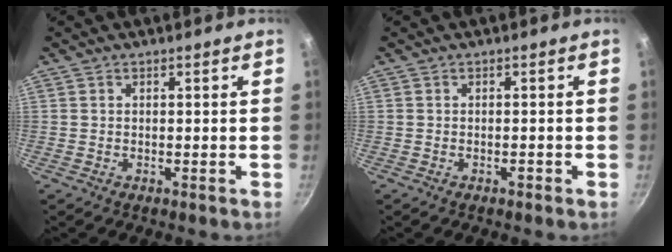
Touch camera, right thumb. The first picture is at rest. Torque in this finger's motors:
{"motor_torque": [-0.24, -0.27, 0.16, -0.05, 0.00]}